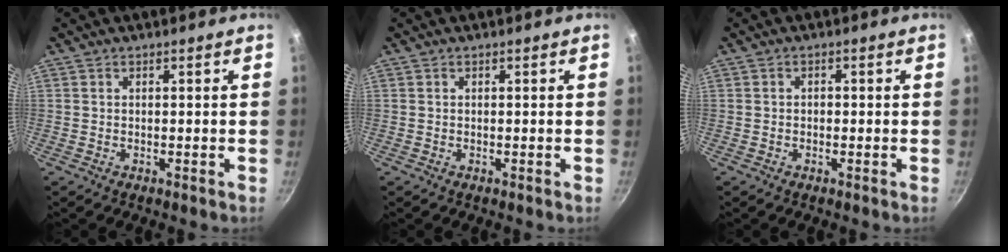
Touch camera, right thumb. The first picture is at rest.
{"total": 0.0}
{"total": 0.8, "force": [-0.3, 0.7, 0.3], "torque": [-0.004, 0.002, -0.006]}